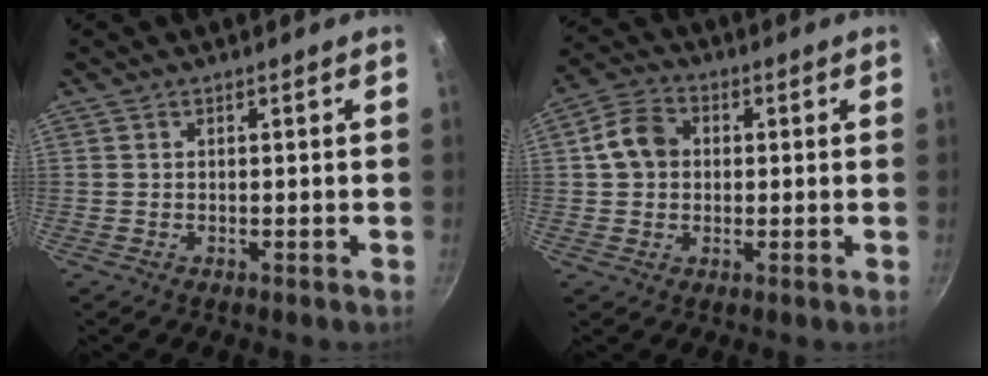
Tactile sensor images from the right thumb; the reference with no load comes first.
{"total": 7.3, "force": [0.8, 6.0, 4.2], "torque": [-0.058, 0.017, 0.002]}